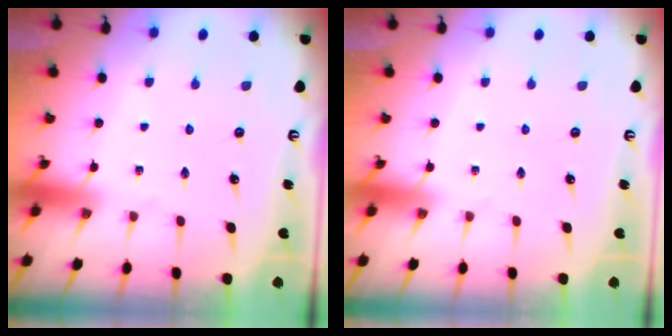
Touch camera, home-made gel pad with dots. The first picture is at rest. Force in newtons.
{"total": 0.0}